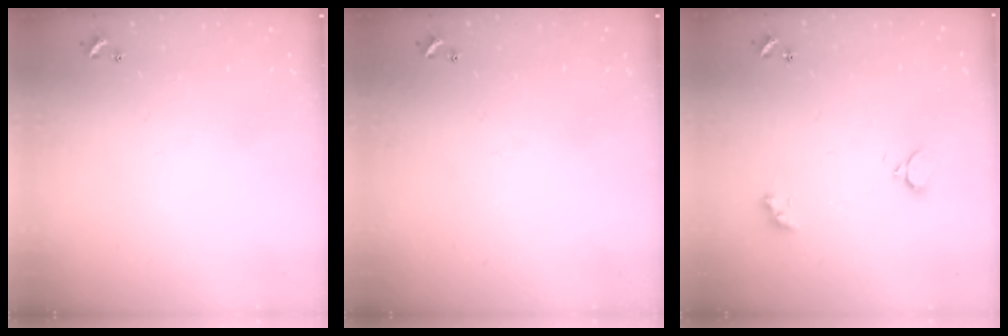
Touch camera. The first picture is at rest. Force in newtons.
{"total": 0.0}
{"total": 2.9, "press": 2.9, "slide": 0.6}